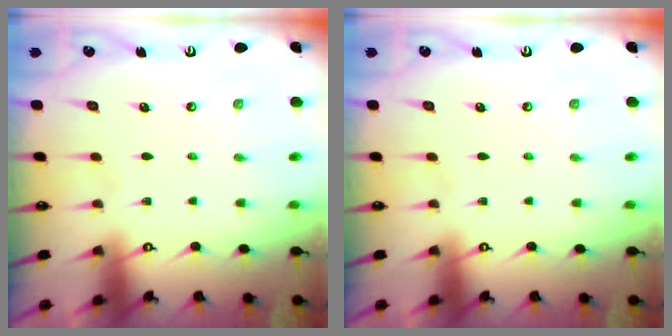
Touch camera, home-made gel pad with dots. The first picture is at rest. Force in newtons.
{"total": 0.0}